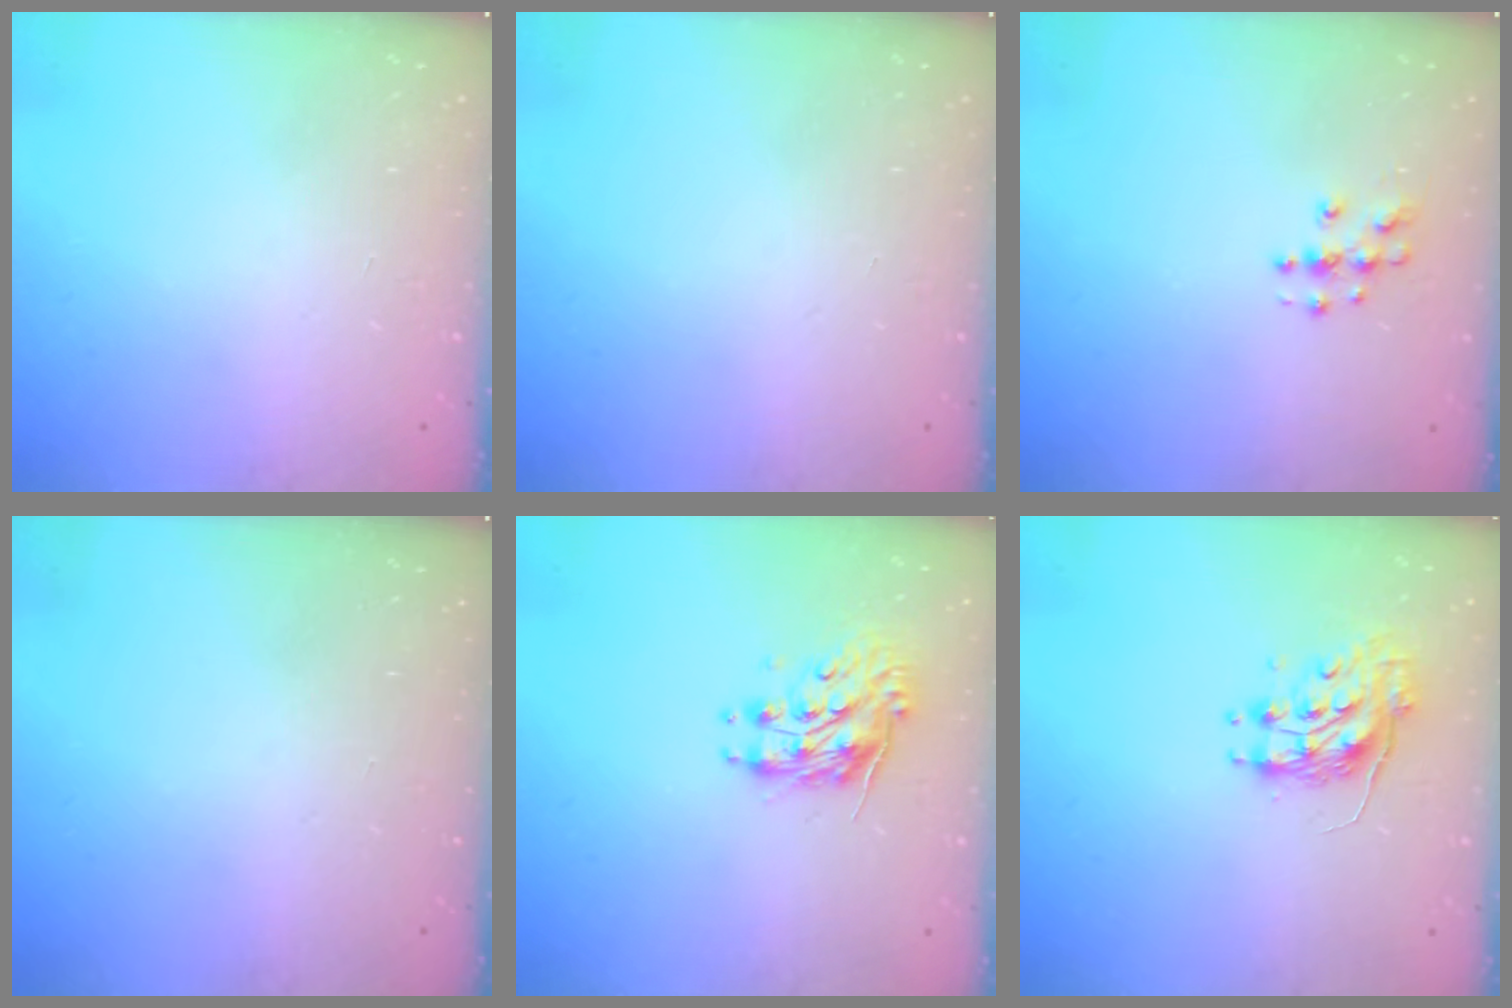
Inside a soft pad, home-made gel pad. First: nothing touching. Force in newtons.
{"total": 0.0}
{"total": 3.9, "press": 3.9, "slide": 0.3}
{"total": 0.0}
{"total": 8.9, "press": 8.9, "slide": 0.3}
{"total": 8.8, "press": 8.8, "slide": 0.0}